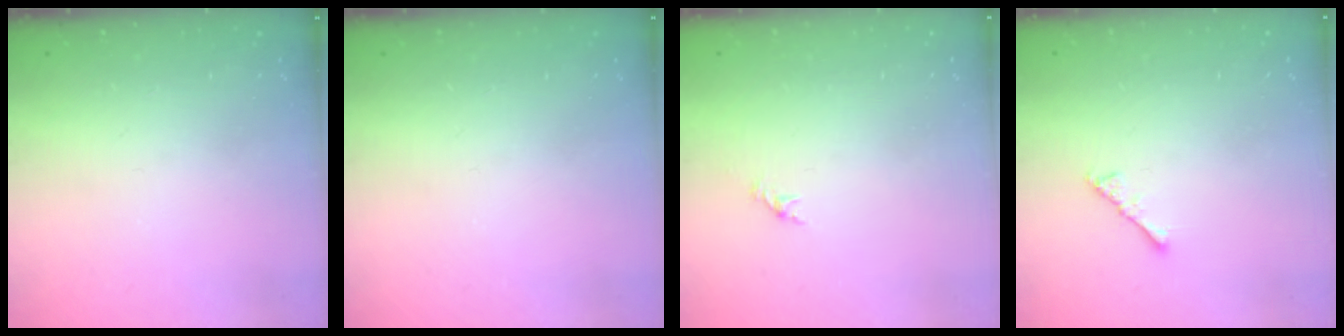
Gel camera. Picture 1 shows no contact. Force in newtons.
{"total": 0.0}
{"total": 1.0, "press": 0.9, "slide": 0.4}
{"total": 2.7, "press": 2.7, "slide": 0.6}